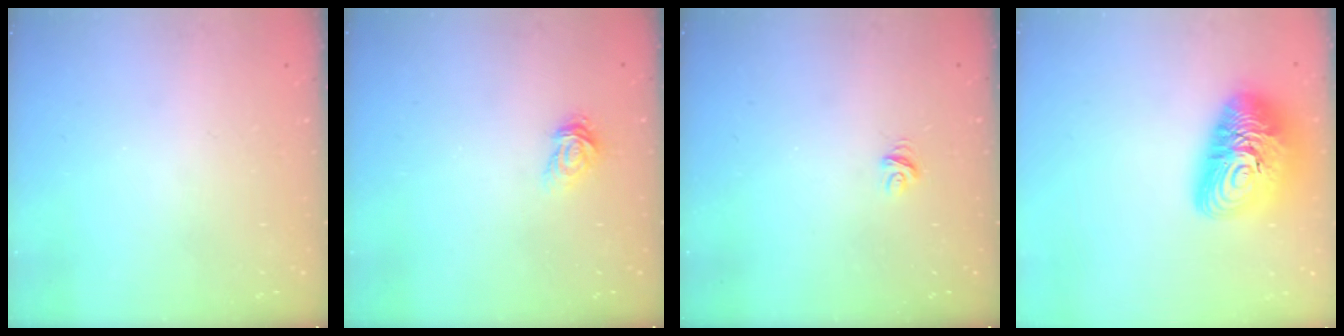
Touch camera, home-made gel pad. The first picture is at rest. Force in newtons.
{"total": 3.1, "press": 3.1, "slide": 0.2}
{"total": 4.9, "press": 4.8, "slide": 0.3}
{"total": 17.8, "press": 17.7, "slide": 1.3}